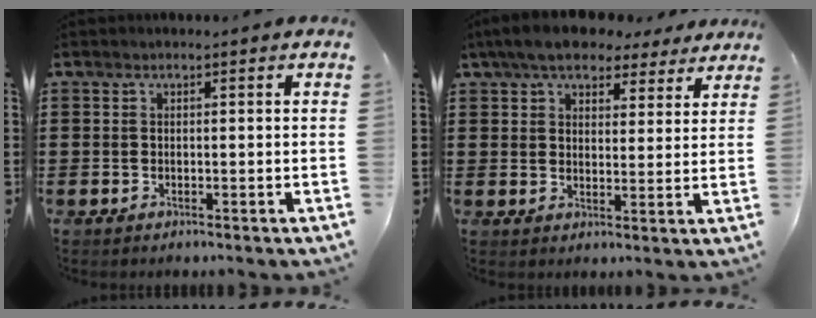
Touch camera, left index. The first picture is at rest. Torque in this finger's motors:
{"motor_torque": [1.63, -0.51, 0.88, 0.21]}